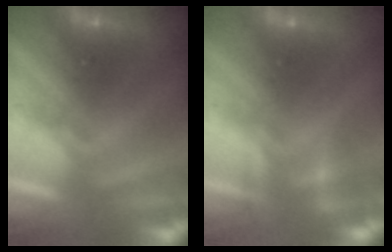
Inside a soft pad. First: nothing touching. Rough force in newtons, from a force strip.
{"total": 2.3}